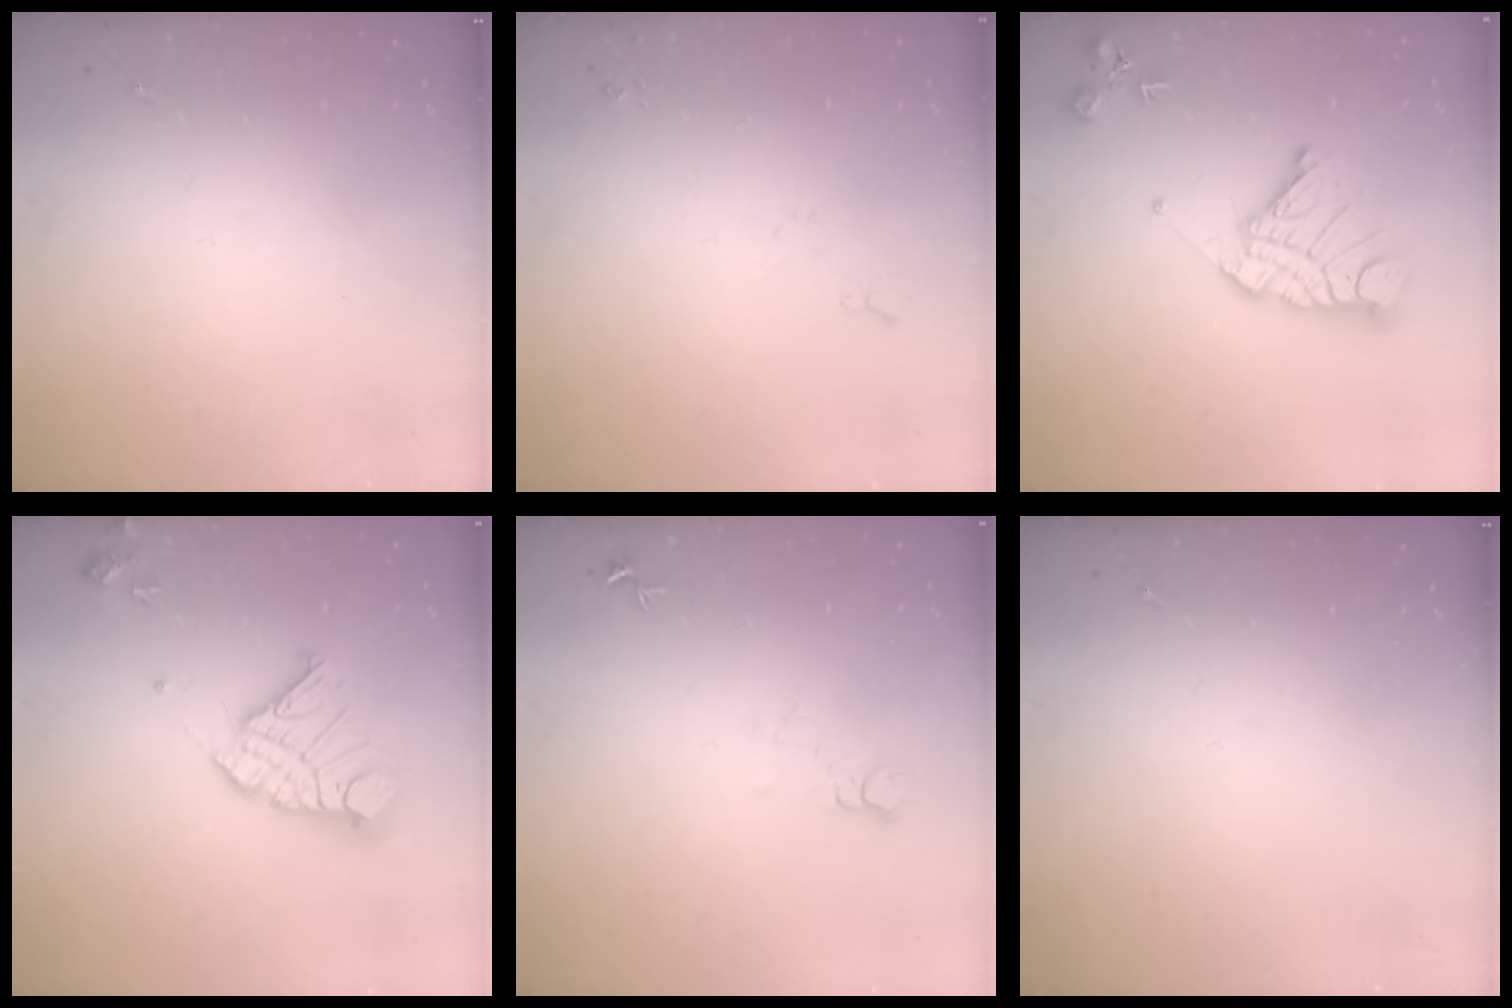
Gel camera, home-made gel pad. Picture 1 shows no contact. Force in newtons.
{"total": 4.9, "press": 4.8, "slide": 0.9}
{"total": 16.4, "press": 16.3, "slide": 1.4}
{"total": 15.8, "press": 15.7, "slide": 1.9}
{"total": 3.7, "press": 3.7, "slide": 0.3}
{"total": 0.0}